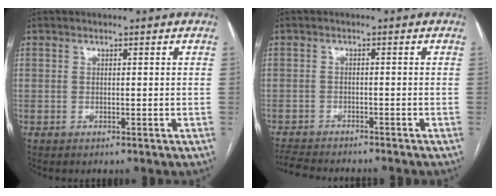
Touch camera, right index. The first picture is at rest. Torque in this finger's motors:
{"motor_torque": [-0.44, -0.21, -0.89, -0.21]}